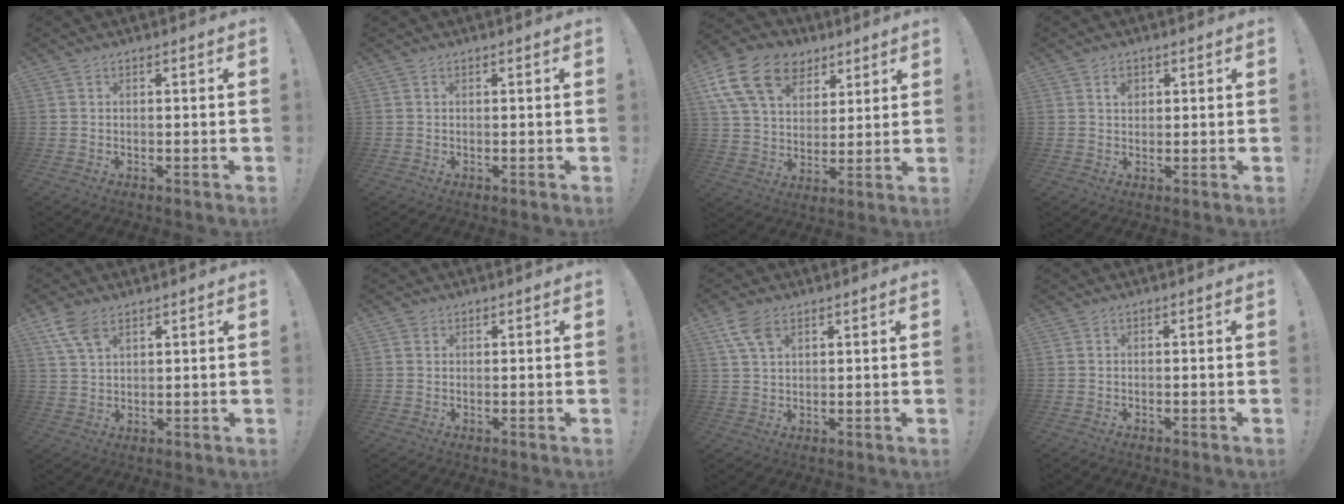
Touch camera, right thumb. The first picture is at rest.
{"total": 0.0}
{"total": 19.2, "force": [9.2, 13.5, 10.0], "torque": [-0.165, -0.044, 0.171]}
{"total": 2.4, "force": [1.1, 1.7, 1.3], "torque": [-0.011, -0.004, 0.016]}
{"total": 7.2, "force": [4.3, 3.5, 4.6], "torque": [-0.091, -0.011, 0.085]}
{"total": 0.9, "force": [0.5, 0.8, 0.1], "torque": [0.001, 0.000, 0.008]}
{"total": 7.0, "force": [3.6, 3.8, 4.6], "torque": [-0.089, -0.005, 0.072]}
{"total": 0.0}